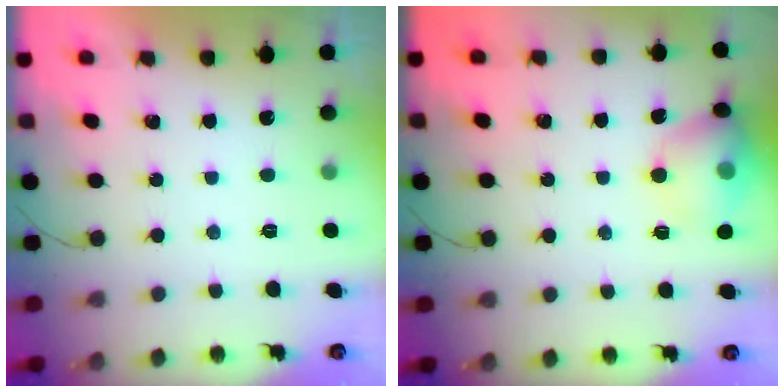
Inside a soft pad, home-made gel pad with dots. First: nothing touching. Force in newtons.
{"total": 14.8, "press": 13.3, "slide": 6.5}